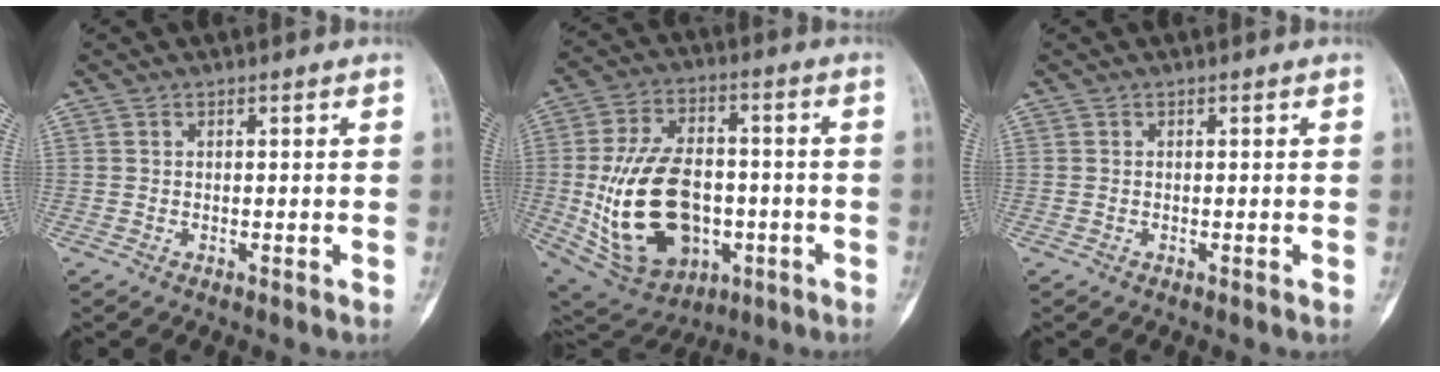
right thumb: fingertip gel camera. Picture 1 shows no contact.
{"total": 22.3, "force": [-3.5, 14.7, 16.4], "torque": [-0.288, 0.015, -0.032]}
{"total": 0.0}